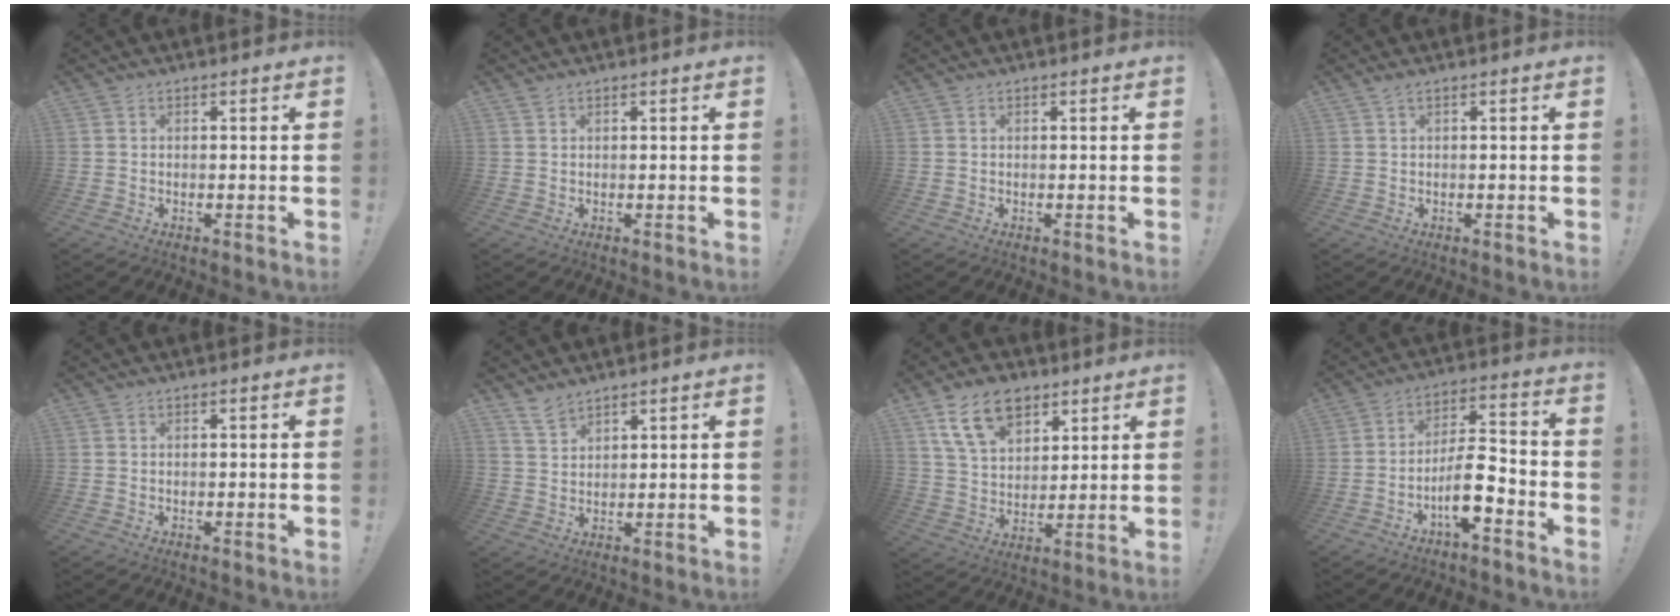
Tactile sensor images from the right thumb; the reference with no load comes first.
{"total": 0.8, "force": [0.7, 0.2, 0.4], "torque": [-0.015, 0.002, 0.014]}
{"total": 0.0}
{"total": 1.0, "force": [0.8, 0.1, 0.7], "torque": [-0.015, 0.002, 0.013]}
{"total": 0.0}
{"total": 4.3, "force": [3.8, 1.3, 1.6], "torque": [-0.032, -0.022, 0.070]}
{"total": 14.0, "force": [8.0, 8.9, 7.3], "torque": [-0.122, -0.027, 0.150]}
{"total": 11.0, "force": [-4.8, 3.9, 9.1], "torque": [-0.163, 0.024, -0.084]}